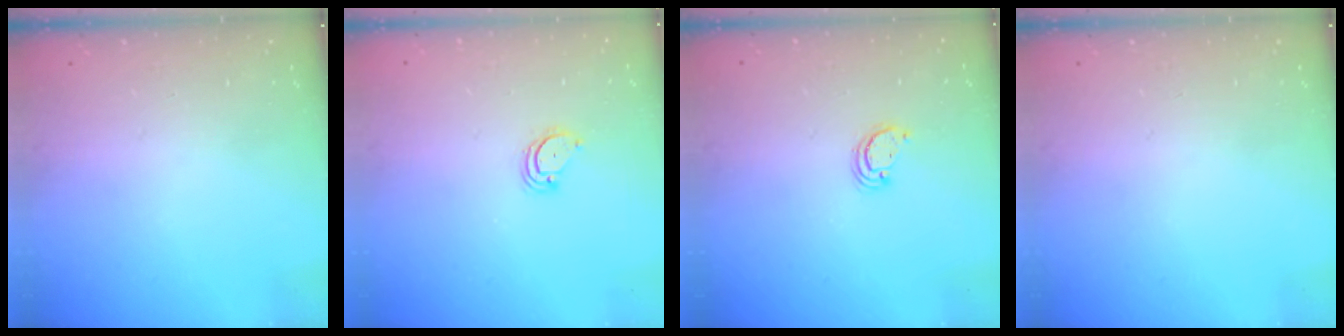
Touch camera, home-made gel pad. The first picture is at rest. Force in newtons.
{"total": 3.7, "press": 3.7, "slide": 0.3}
{"total": 2.6, "press": 2.6, "slide": 0.2}
{"total": 0.0}